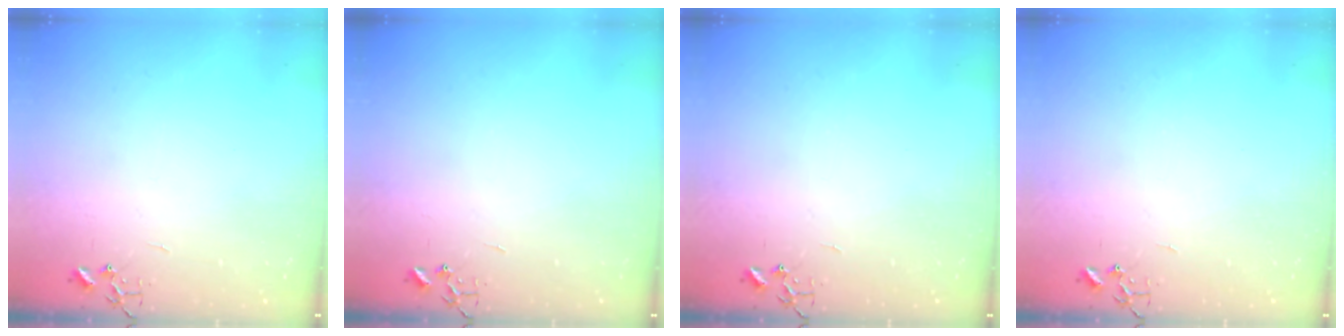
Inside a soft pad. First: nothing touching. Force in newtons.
{"total": 0.0}
{"total": 0.0}
{"total": 0.0}